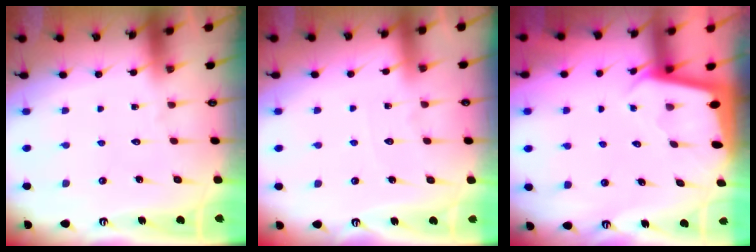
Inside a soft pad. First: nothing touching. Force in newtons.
{"total": 3.3, "press": 3.3, "slide": 0.5}
{"total": 1.9, "press": 1.9, "slide": 0.1}